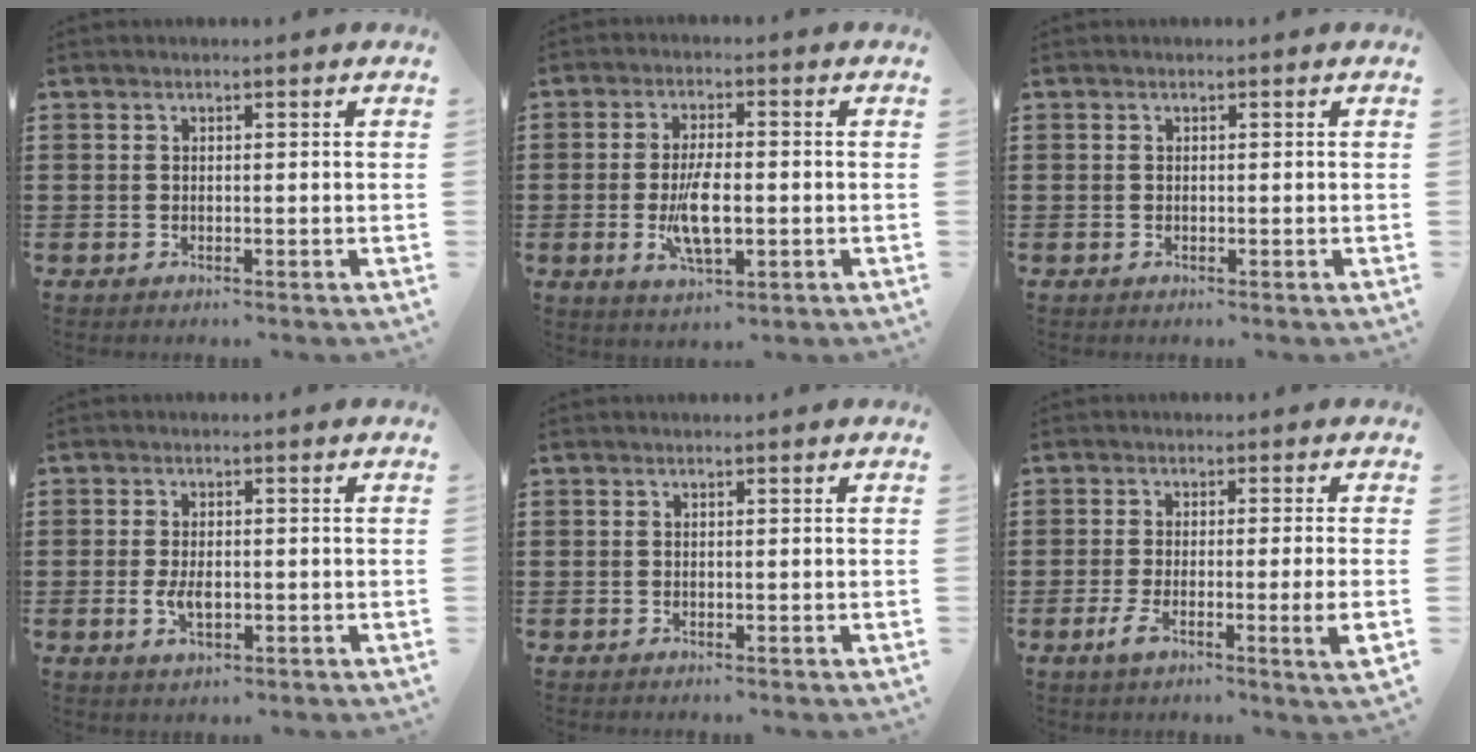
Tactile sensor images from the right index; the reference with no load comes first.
{"total": 7.5, "force": [-1.3, 2.9, 6.8], "torque": [-0.144, -0.007, -0.026]}
{"total": 0.0}
{"total": 3.5, "force": [-0.6, 1.6, 3.0], "torque": [-0.065, -0.005, -0.009]}
{"total": 0.0}
{"total": 5.8, "force": [-1.5, 0.6, 5.6], "torque": [-0.107, -0.014, -0.028]}